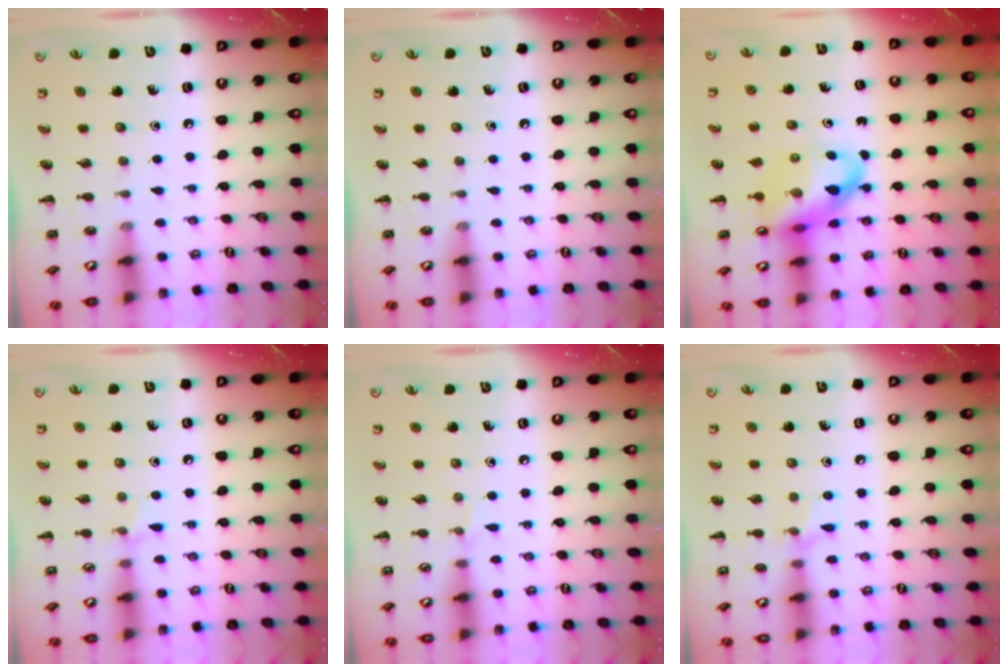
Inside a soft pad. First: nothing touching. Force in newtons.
{"total": 0.0}
{"total": 12.5, "press": 11.9, "slide": 3.6}
{"total": 5.2, "press": 4.9, "slide": 1.8}
{"total": 3.7, "press": 3.5, "slide": 1.2}
{"total": 6.5, "press": 6.2, "slide": 2.0}